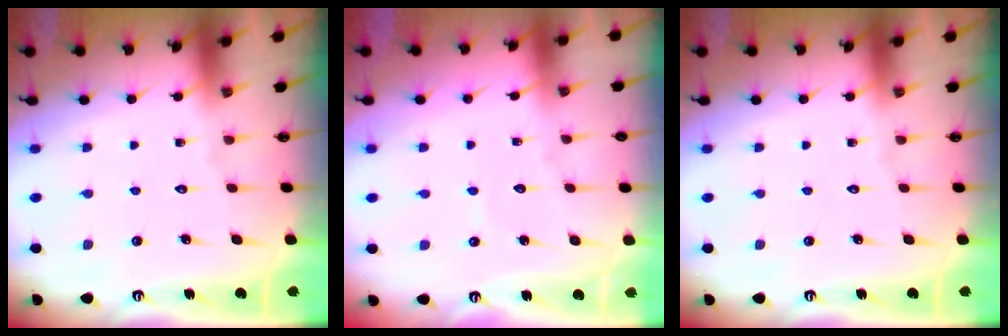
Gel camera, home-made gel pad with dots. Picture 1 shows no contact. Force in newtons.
{"total": 2.8, "press": 2.8, "slide": 0.3}
{"total": 0.0}